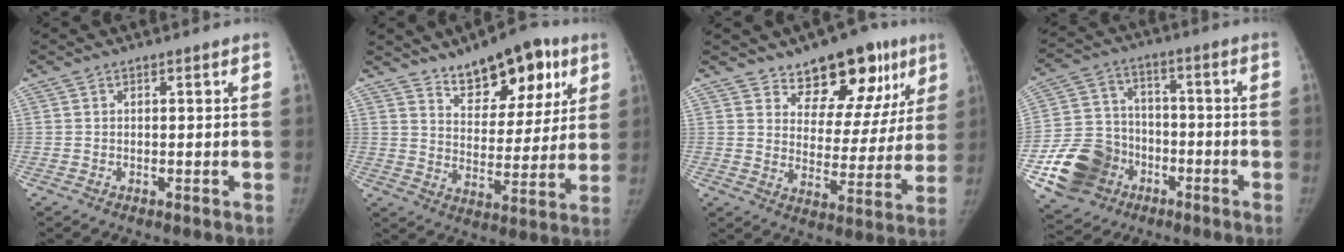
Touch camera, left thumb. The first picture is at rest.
{"total": 15.2, "force": [9.4, 7.6, 9.3], "torque": [-0.083, -0.042, 0.145]}
{"total": 16.5, "force": [10.5, 9.0, 9.0], "torque": [-0.045, -0.050, 0.148]}
{"total": 15.2, "force": [-6.4, 12.5, 5.8], "torque": [-0.091, 0.046, -0.105]}